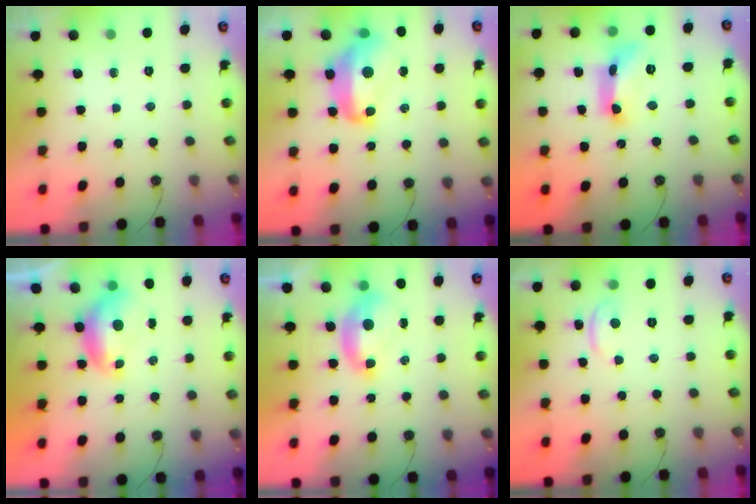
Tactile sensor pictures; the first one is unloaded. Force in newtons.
{"total": 8.3, "press": 8.2, "slide": 1.2}
{"total": 10.7, "press": 10.7, "slide": 0.8}
{"total": 0.6, "press": 0.3, "slide": 0.5}
{"total": 1.6, "press": 1.5, "slide": 0.6}
{"total": 0.9, "press": 0.8, "slide": 0.4}